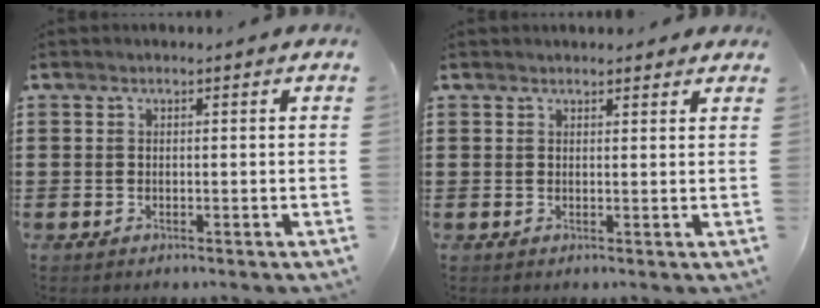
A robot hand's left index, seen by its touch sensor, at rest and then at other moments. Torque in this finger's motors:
{"motor_torque": [0.50, -0.98, 0.07, 0.02]}